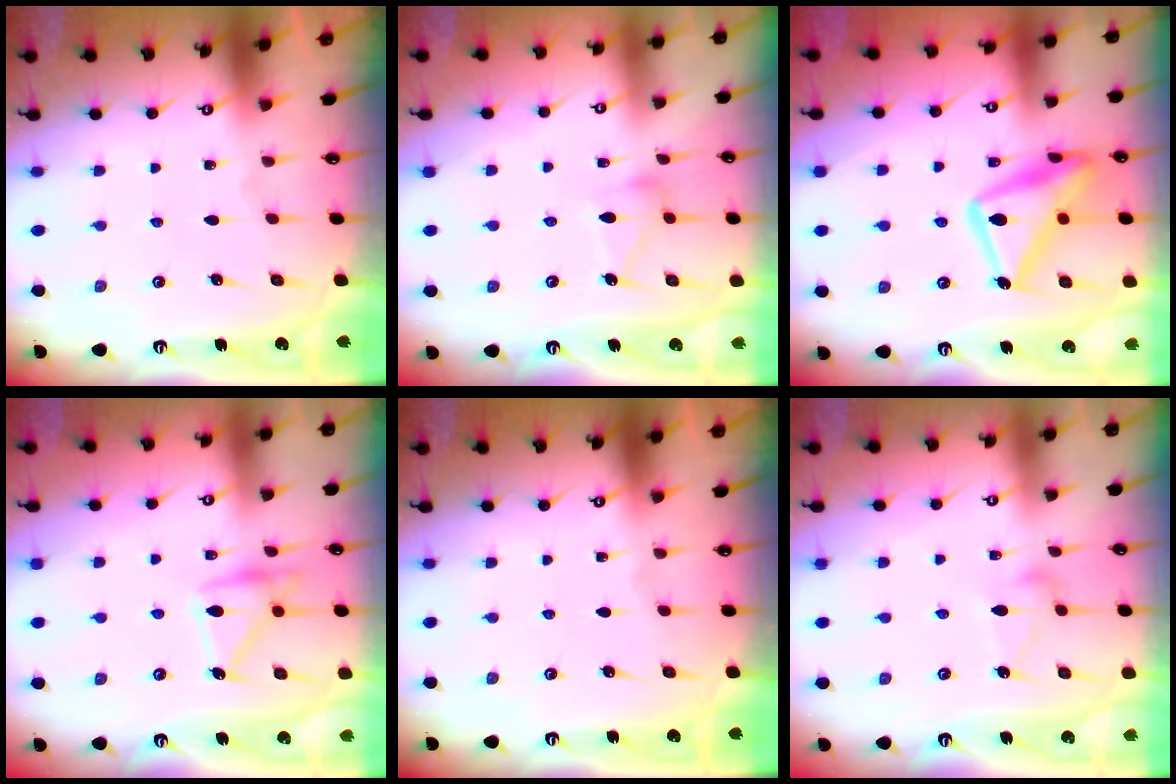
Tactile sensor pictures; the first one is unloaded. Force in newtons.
{"total": 10.2, "press": 10.2, "slide": 0.6}
{"total": 19.2, "press": 19.2, "slide": 1.2}
{"total": 16.1, "press": 16.1, "slide": 0.8}
{"total": 0.0}
{"total": 7.8, "press": 7.8, "slide": 0.3}